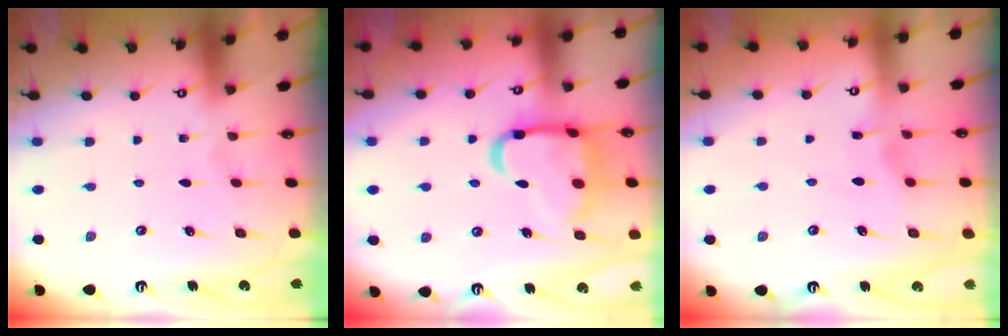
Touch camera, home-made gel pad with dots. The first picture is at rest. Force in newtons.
{"total": 19.5, "press": 19.4, "slide": 1.8}
{"total": 3.5, "press": 3.5, "slide": 0.4}